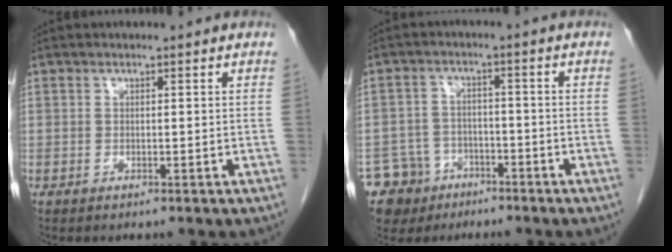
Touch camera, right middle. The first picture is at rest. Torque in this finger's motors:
{"motor_torque": [1.14, -1.00, 0.56, 0.04]}